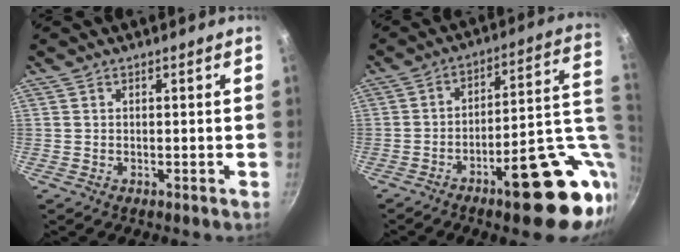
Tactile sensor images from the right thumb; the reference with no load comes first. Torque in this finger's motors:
{"motor_torque": [3.25, 1.75, 1.24, -1.53, 0.54]}